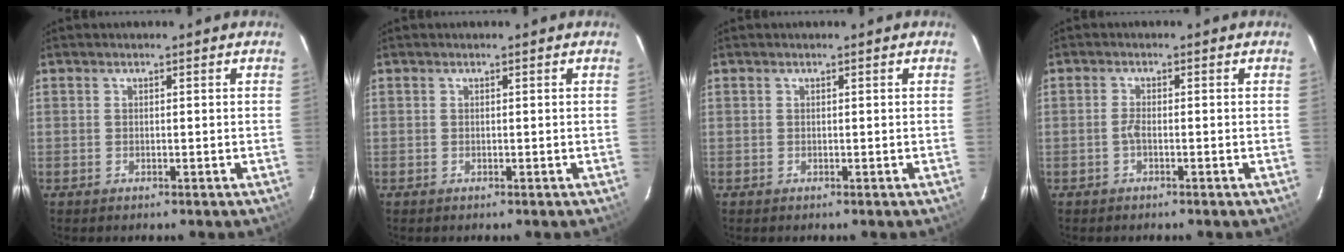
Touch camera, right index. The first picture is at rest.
{"total": 0.0}
{"total": 0.0}
{"total": 1.3, "force": [-0.6, 0.4, 1.1], "torque": [-0.026, 0.003, -0.014]}